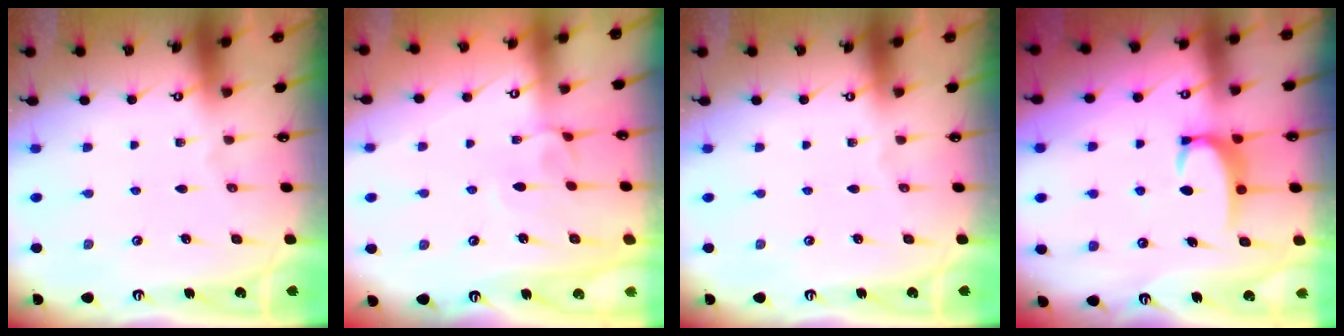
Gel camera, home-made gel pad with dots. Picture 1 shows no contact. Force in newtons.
{"total": 3.9, "press": 3.9, "slide": 0.2}
{"total": 0.0}
{"total": 3.6, "press": 3.6, "slide": 0.4}